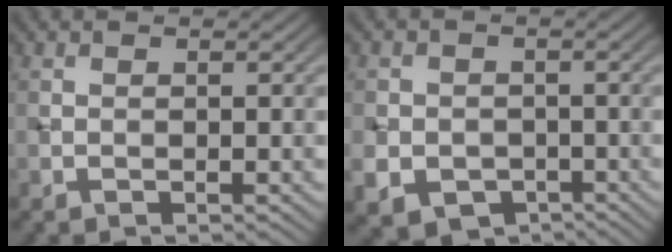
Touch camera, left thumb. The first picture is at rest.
{"total": 6.0, "force": [-2.4, 5.2, 1.9], "torque": [-0.047, -0.018, -0.051]}